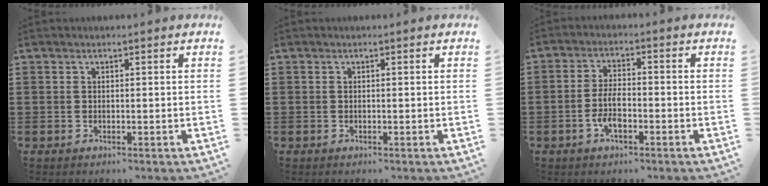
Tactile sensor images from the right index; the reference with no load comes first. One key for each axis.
{"total": 0.0}
{"total": 4.9, "fx": -1.8, "fy": 1.8, "fz": 4.2, "tx": -0.094, "ty": -0.002, "tz": -0.038}